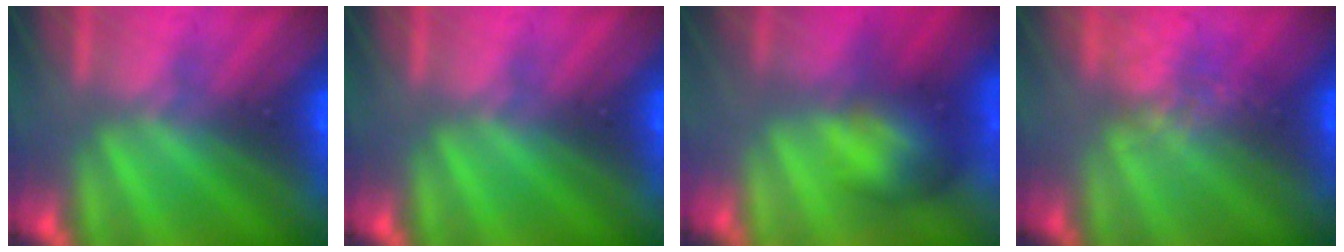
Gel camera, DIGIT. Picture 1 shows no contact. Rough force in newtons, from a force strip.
{"total": 0.0}
{"total": 9.7}
{"total": 4.6}